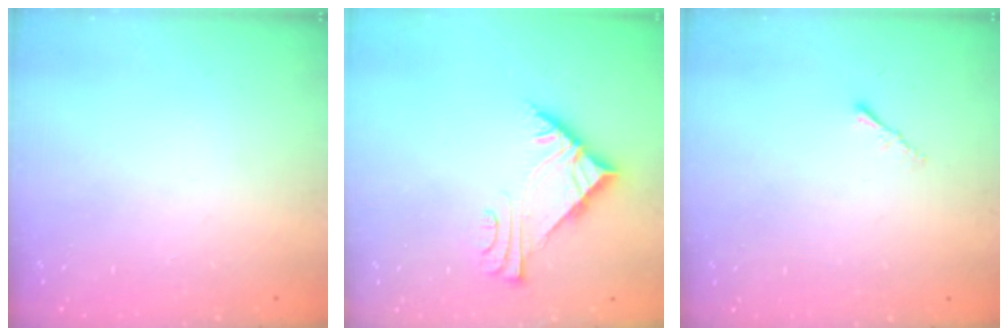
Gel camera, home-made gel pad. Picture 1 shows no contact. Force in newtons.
{"total": 6.7, "press": 6.7, "slide": 0.3}
{"total": 1.2, "press": 1.1, "slide": 0.4}